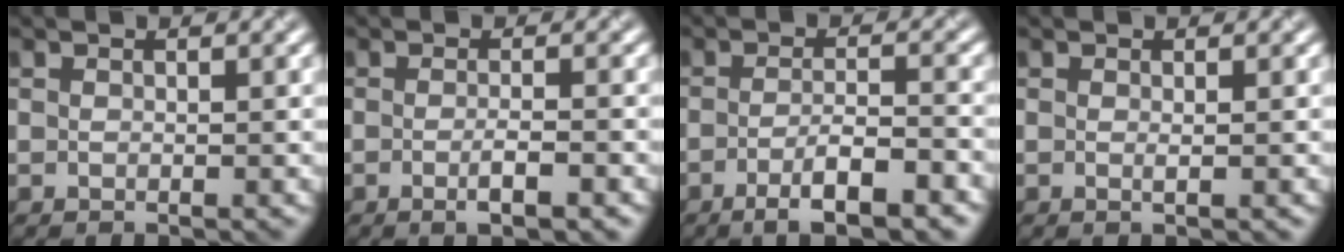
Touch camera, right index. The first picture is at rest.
{"total": 2.5, "force": [-0.8, 0.6, 2.3], "torque": [-0.034, -0.002, -0.014]}
{"total": 5.1, "force": [-2.6, 1.1, 4.2], "torque": [-0.069, 0.000, -0.045]}
{"total": 0.5, "force": [0.0, 0.0, 0.5], "torque": [-0.011, -0.001, 0.000]}